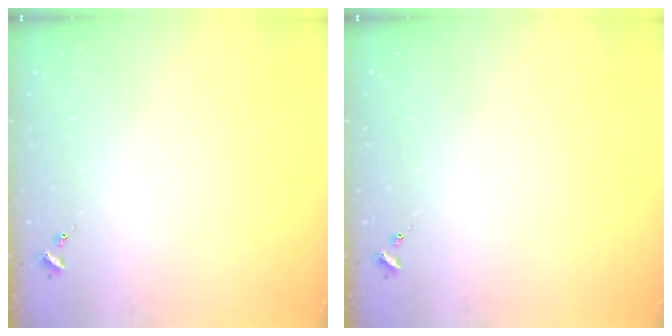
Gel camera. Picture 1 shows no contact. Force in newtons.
{"total": 0.0}